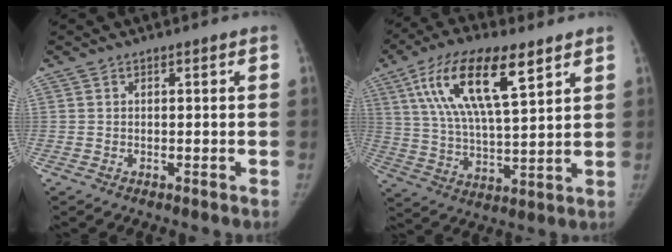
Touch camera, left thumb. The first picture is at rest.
{"total": 17.8, "force": [8.4, 6.2, 14.4], "torque": [-0.249, -0.023, 0.153]}